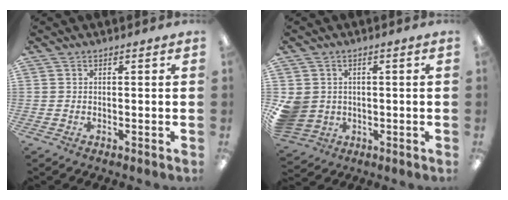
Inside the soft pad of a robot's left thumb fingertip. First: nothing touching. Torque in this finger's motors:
{"motor_torque": [0.18, 1.53, 0.64, -0.73, 0.14]}